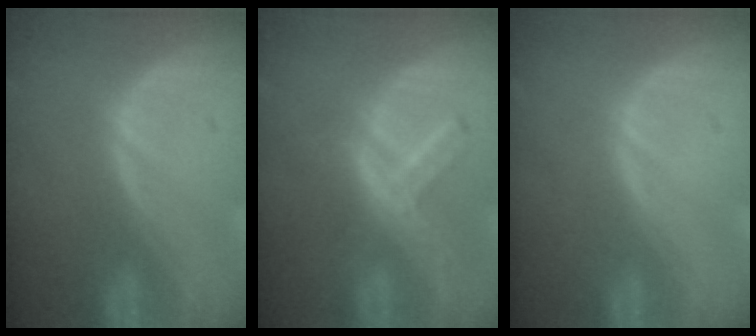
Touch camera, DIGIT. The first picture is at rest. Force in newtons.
{"total": 6.9, "press": 6.2, "slide": 3.1}
{"total": 0.0}